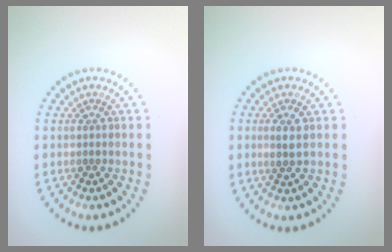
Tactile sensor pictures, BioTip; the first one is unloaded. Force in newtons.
{"total": 1.7, "press": 1.6, "slide": 0.5}